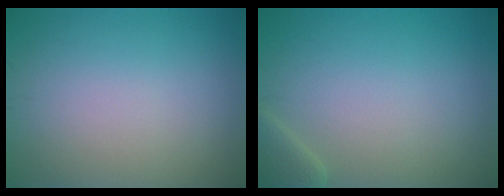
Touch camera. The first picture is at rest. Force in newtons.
{"total": 1.9, "press": 1.9, "slide": 0.2}